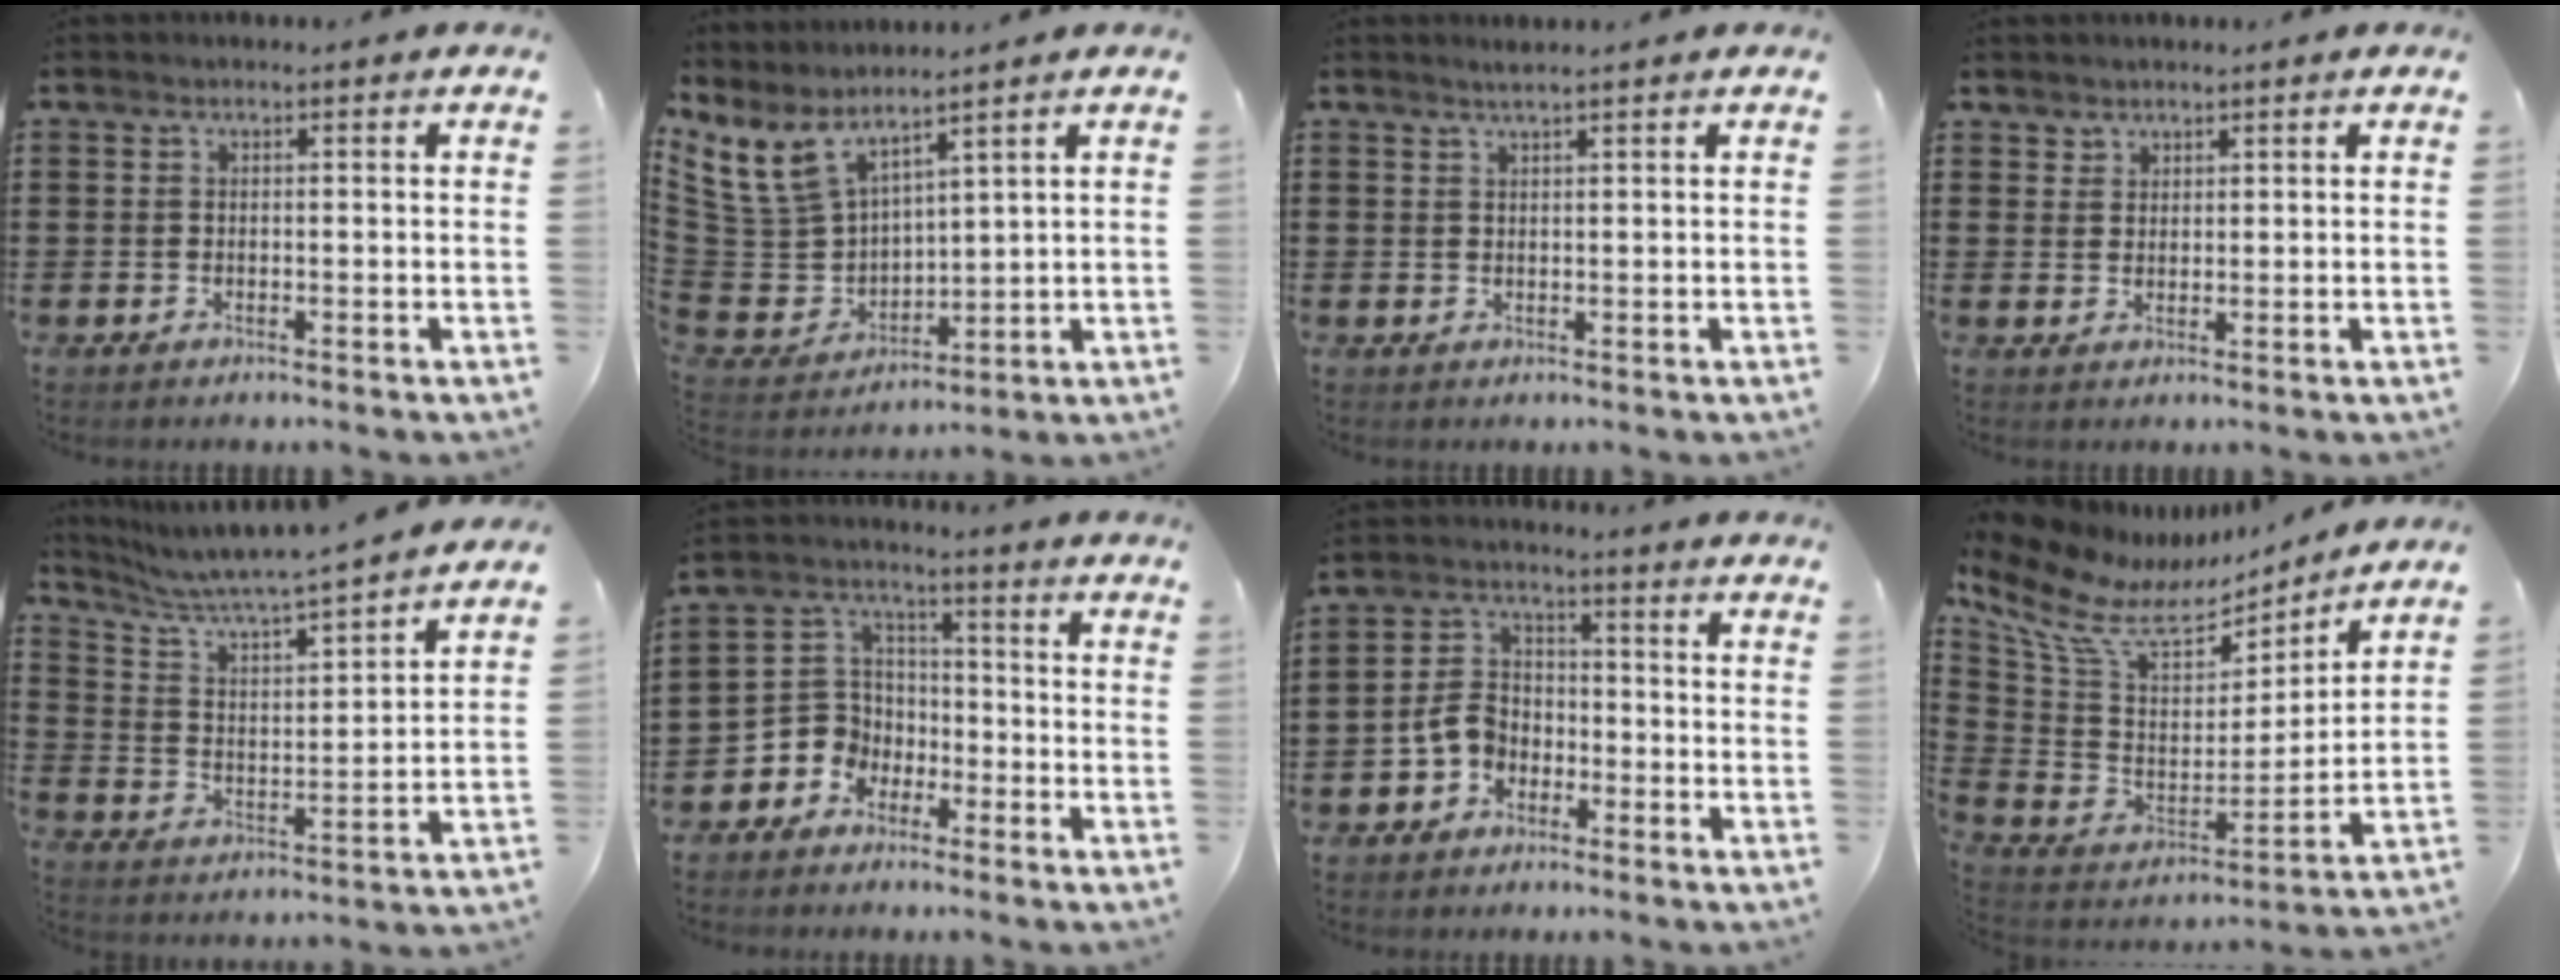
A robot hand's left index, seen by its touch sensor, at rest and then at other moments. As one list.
[{"total": 7.9, "force": [6.0, 3.7, 3.5], "torque": [-0.117, -0.045, 0.111]}, {"total": 1.3, "force": [1.2, -0.2, 0.5], "torque": [-0.009, 0.001, 0.023]}, {"total": 1.8, "force": [1.6, 0.8, -0.2], "torque": [-0.002, 0.002, 0.034]}, {"total": 5.4, "force": [5.1, 0.0, 2.0], "torque": [-0.061, -0.038, 0.078]}, {"total": 5.5, "force": [-3.1, 4.5, 0.3], "torque": [-0.042, 0.003, -0.069]}, {"total": 5.7, "force": [-2.8, 4.0, 2.9], "torque": [-0.083, 0.007, -0.062]}, {"total": 9.9, "force": [7.2, 4.3, 5.2], "torque": [-0.138, -0.044, 0.129]}]